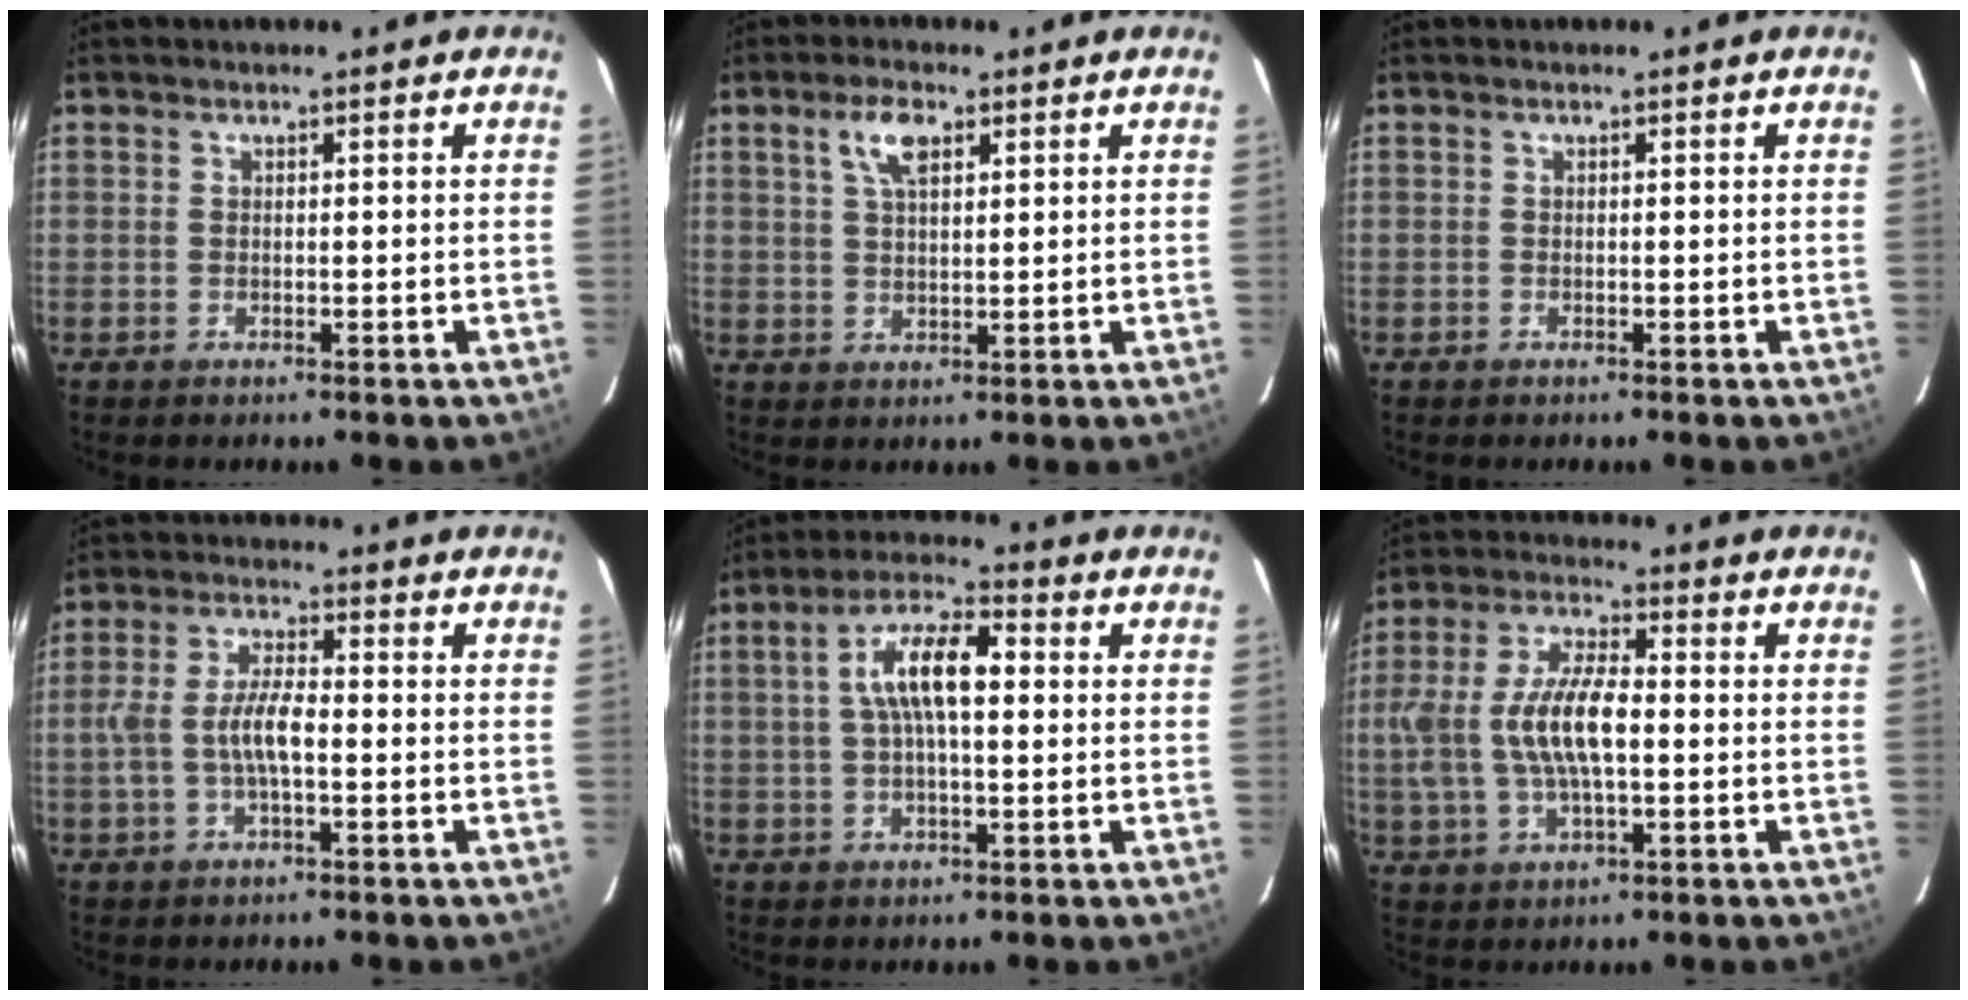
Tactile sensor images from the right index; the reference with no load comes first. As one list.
[{"total": 4.9, "force": [2.2, 1.7, 4.0], "torque": [-0.075, 0.009, 0.041]}, {"total": 0.0}, {"total": 6.8, "force": [-1.4, 2.2, 6.3], "torque": [-0.129, 0.009, -0.025]}, {"total": 9.7, "force": [1.4, 3.4, 9.0], "torque": [-0.166, 0.021, 0.023]}, {"total": 12.7, "force": [-0.7, 5.2, 11.6], "torque": [-0.240, 0.008, -0.011]}]